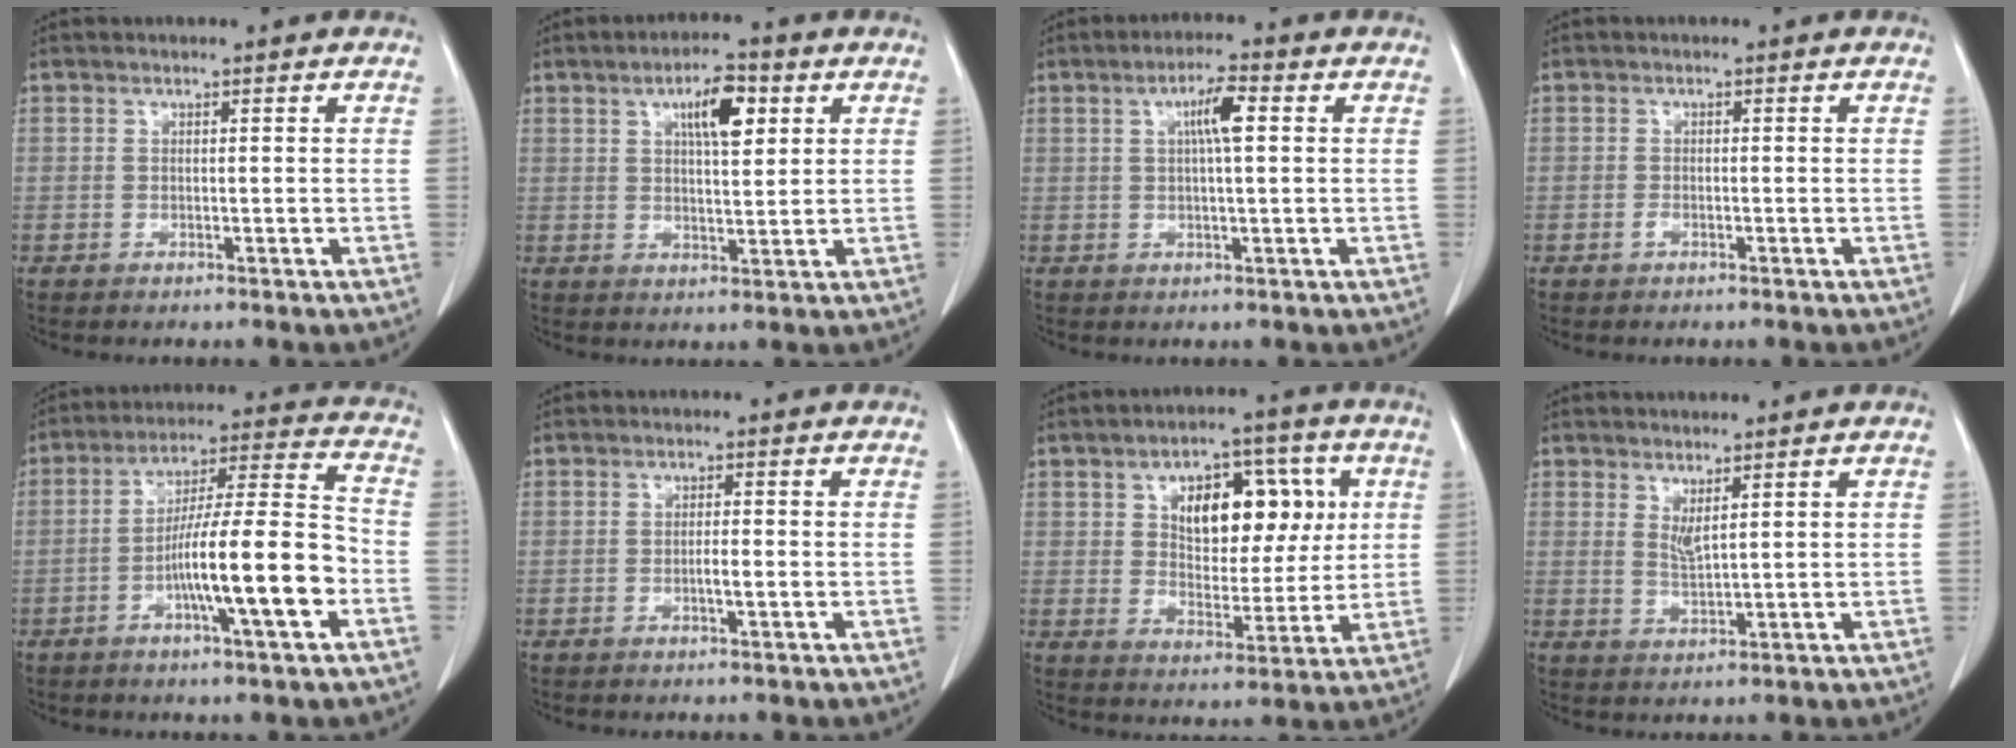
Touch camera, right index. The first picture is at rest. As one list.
[{"total": 7.0, "force": [2.9, 2.2, 6.0], "torque": [-0.101, 0.008, 0.047]}, {"total": 5.4, "force": [1.6, 1.0, 5.1], "torque": [-0.090, 0.009, 0.027]}, {"total": 0.8, "force": [-0.5, 0.4, 0.4], "torque": [-0.009, 0.002, -0.008]}, {"total": 15.1, "force": [-4.8, 0.7, 14.3], "torque": [-0.239, 0.008, -0.081]}, {"total": 1.8, "force": [-0.5, 0.2, 1.7], "torque": [-0.031, 0.000, -0.009]}, {"total": 13.0, "force": [3.7, 7.1, 10.2], "torque": [-0.151, 0.025, 0.066]}, {"total": 2.4, "force": [1.5, 0.2, 1.9], "torque": [-0.044, -0.011, 0.034]}]